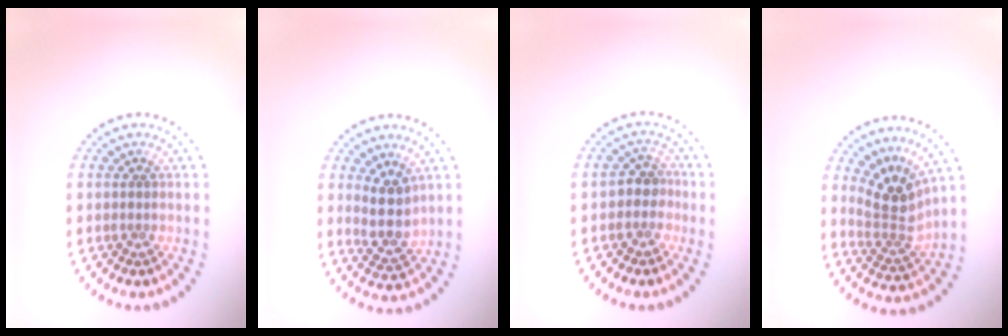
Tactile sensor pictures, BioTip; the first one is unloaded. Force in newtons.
{"total": 3.0, "press": 2.6, "slide": 1.6}
{"total": 2.0, "press": 1.7, "slide": 1.1}
{"total": 3.7, "press": 2.6, "slide": 2.7}